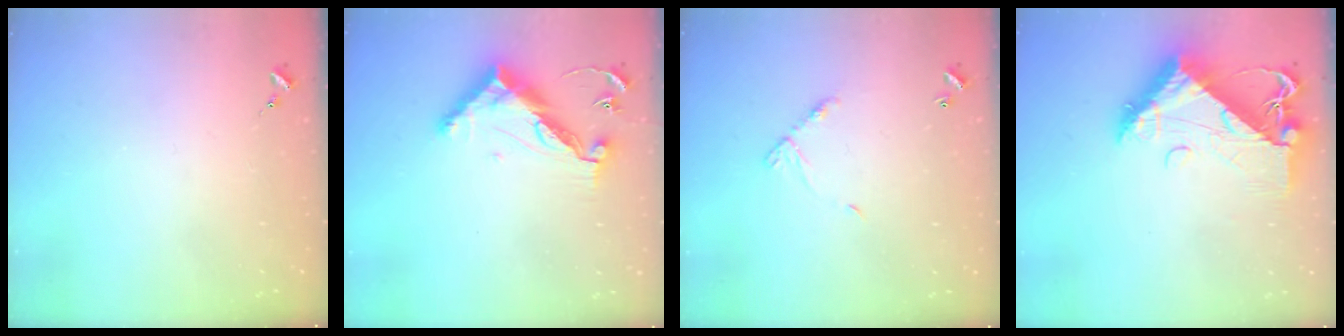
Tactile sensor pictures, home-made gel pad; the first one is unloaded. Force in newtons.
{"total": 12.8, "press": 12.8, "slide": 0.5}
{"total": 6.9, "press": 6.8, "slide": 0.6}
{"total": 13.2, "press": 13.2, "slide": 1.4}